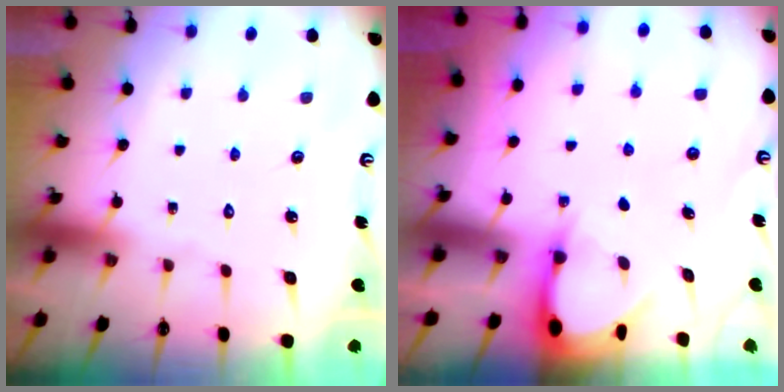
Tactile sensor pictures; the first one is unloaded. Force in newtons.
{"total": 3.0, "press": 2.9, "slide": 0.2}